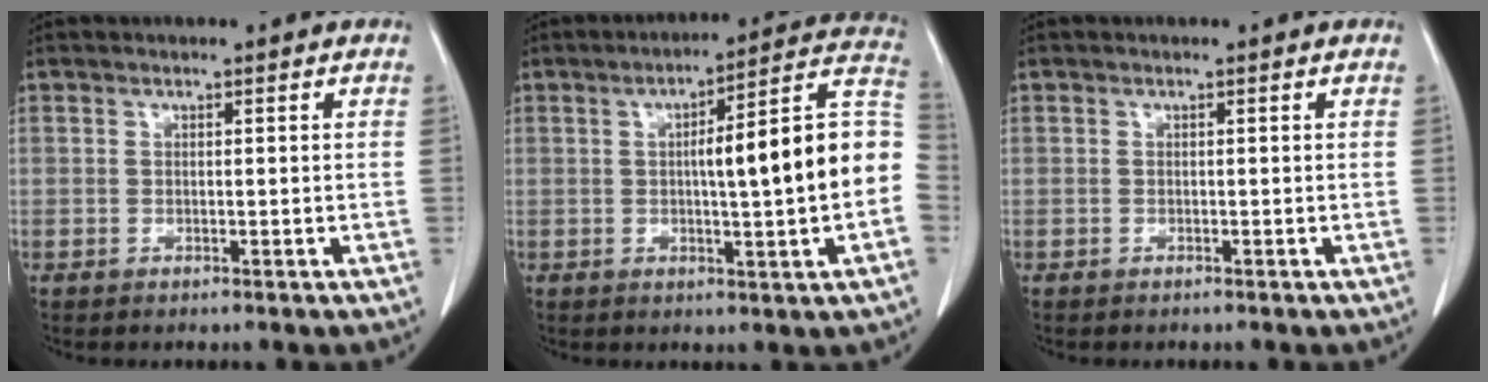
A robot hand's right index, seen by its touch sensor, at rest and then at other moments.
{"total": 16.2, "force": [-0.6, 1.3, 16.1], "torque": [-0.203, 0.035, -0.010]}
{"total": 0.0}